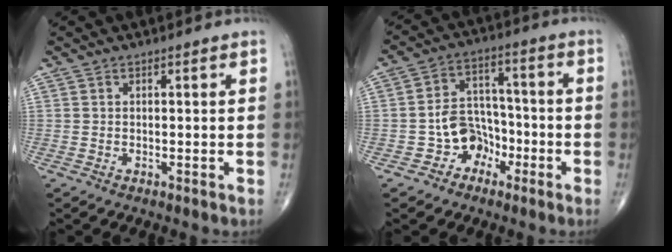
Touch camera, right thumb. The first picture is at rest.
{"total": 8.1, "force": [-3.8, 6.4, 3.1], "torque": [-0.012, 0.046, -0.070]}